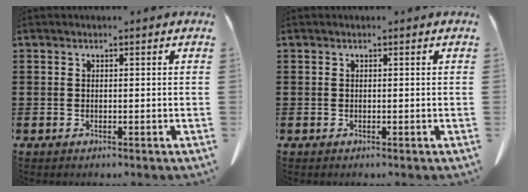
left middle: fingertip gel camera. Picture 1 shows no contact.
{"total": 0.0}